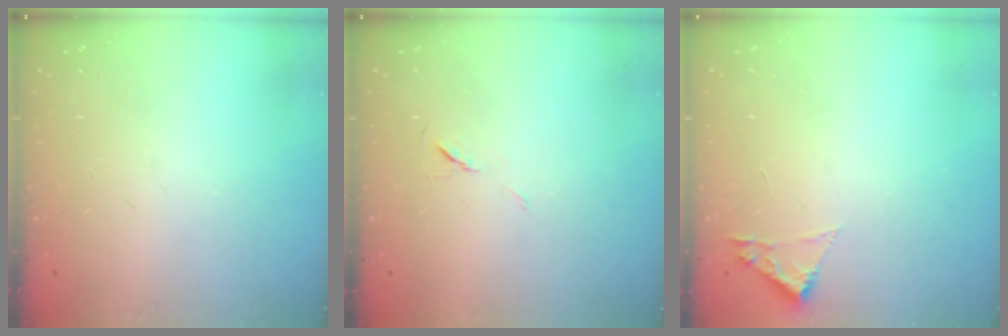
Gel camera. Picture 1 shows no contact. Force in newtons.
{"total": 6.0, "press": 5.5, "slide": 2.3}
{"total": 1.8, "press": 1.8, "slide": 0.2}